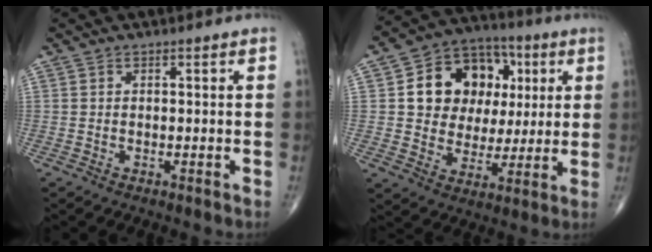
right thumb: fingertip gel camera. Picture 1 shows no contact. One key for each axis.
{"total": 16.6, "fx": 3.7, "fy": 13.2, "fz": 9.2, "tx": -0.102, "ty": 0.012, "tz": 0.064}